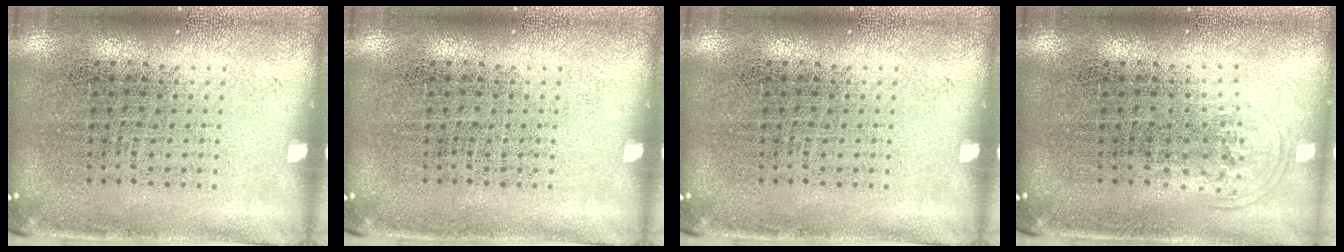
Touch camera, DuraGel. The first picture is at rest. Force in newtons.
{"total": 0.0}
{"total": 0.0}
{"total": 0.8, "press": 0.5, "slide": 0.7}